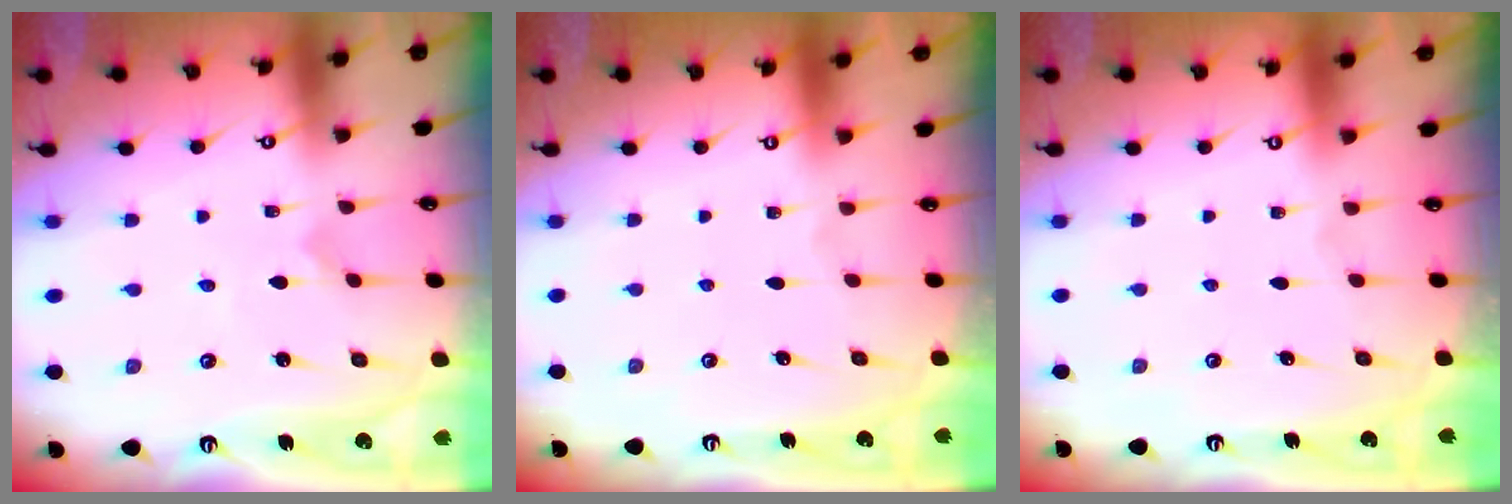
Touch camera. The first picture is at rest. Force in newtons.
{"total": 0.0}
{"total": 0.0}